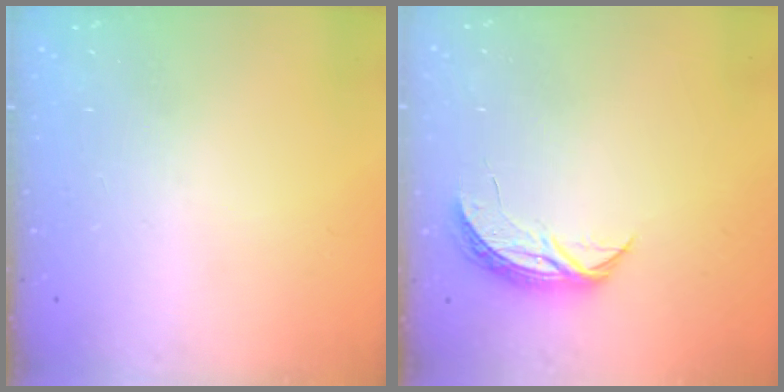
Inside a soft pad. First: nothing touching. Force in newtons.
{"total": 5.8, "press": 5.8, "slide": 0.6}